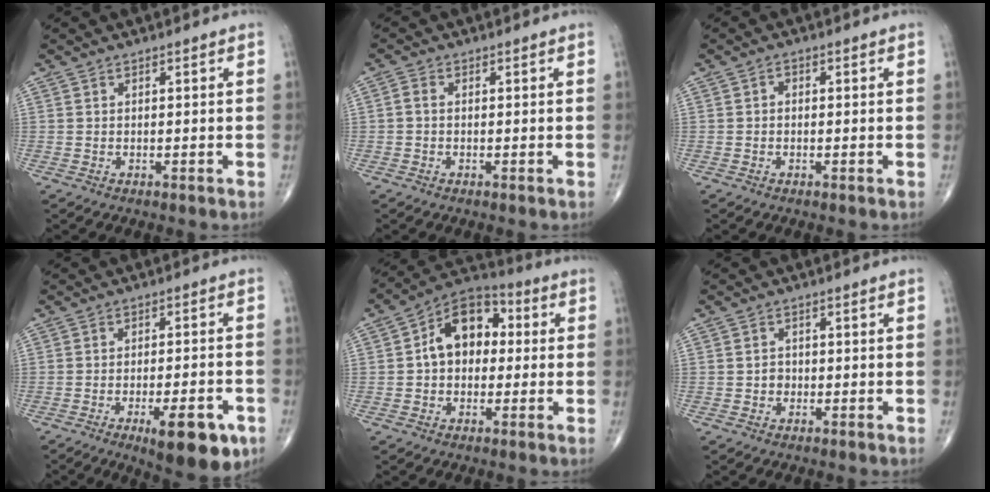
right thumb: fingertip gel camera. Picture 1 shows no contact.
{"total": 1.5, "force": [-0.2, 1.1, 1.0], "torque": [-0.017, 0.003, -0.007]}
{"total": 1.1, "force": [-0.1, 0.9, 0.7], "torque": [-0.002, 0.005, -0.008]}
{"total": 12.1, "force": [-5.8, 3.9, 9.9], "torque": [-0.123, 0.013, -0.074]}
{"total": 12.2, "force": [1.2, 8.6, 8.7], "torque": [-0.105, 0.032, 0.004]}
{"total": 1.9, "force": [-0.5, 1.6, 0.7], "torque": [0.001, 0.006, -0.009]}